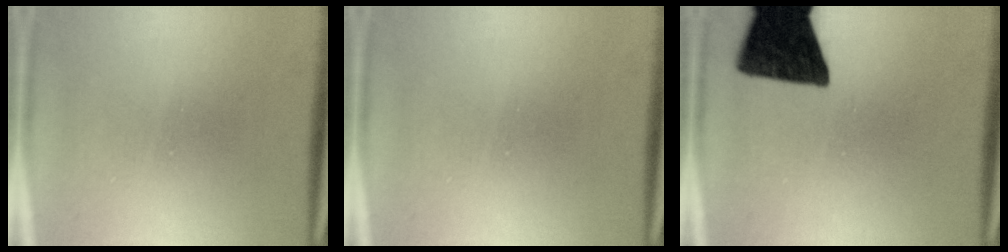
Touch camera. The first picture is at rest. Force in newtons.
{"total": 0.0}
{"total": 15.7}